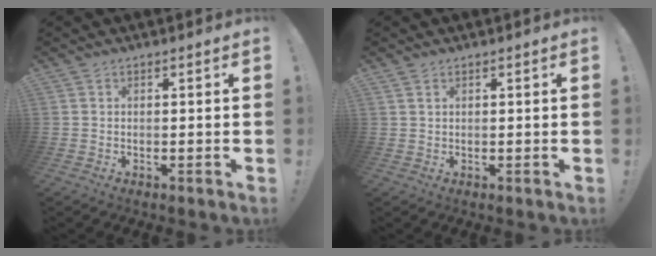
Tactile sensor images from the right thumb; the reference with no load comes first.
{"total": 1.3, "force": [0.9, 0.6, 0.7], "torque": [-0.011, -0.001, 0.016]}